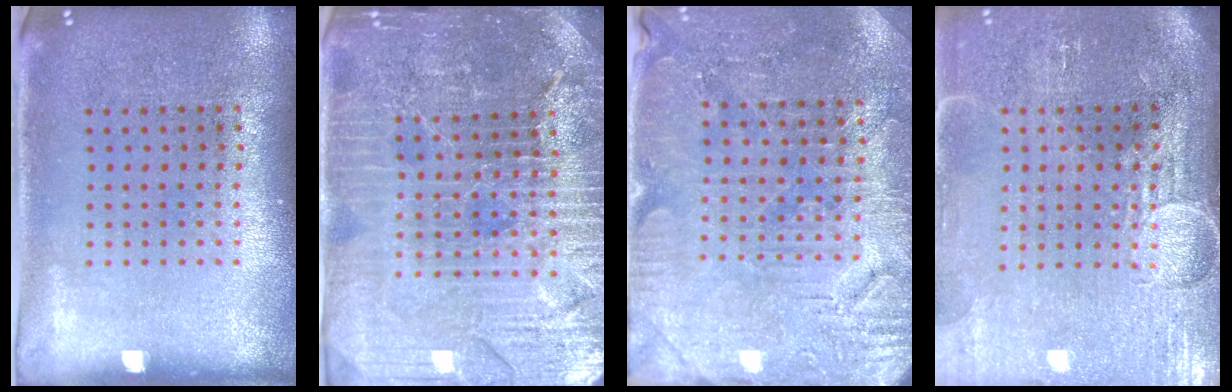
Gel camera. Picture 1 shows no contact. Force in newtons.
{"total": 5.0, "press": 4.6, "slide": 1.9}
{"total": 3.3, "press": 3.2, "slide": 0.3}
{"total": 3.8, "press": 3.4, "slide": 1.6}